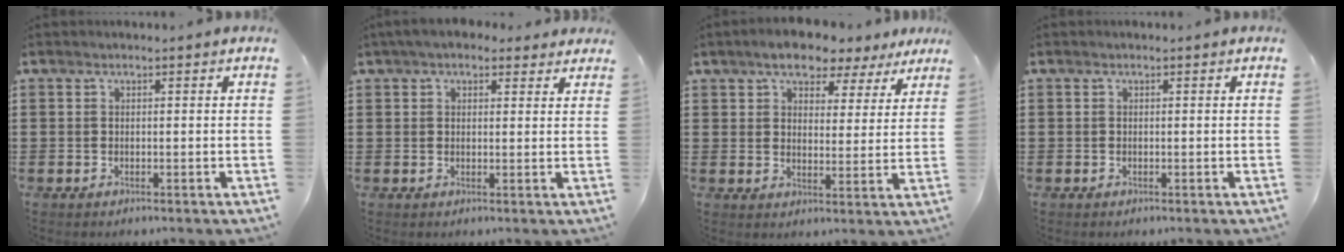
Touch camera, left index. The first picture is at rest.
{"total": 3.5, "force": [2.7, 1.6, 1.5], "torque": [-0.039, 0.003, 0.050]}
{"total": 6.3, "force": [5.3, 2.5, 2.1], "torque": [-0.051, -0.010, 0.094]}
{"total": 0.0}